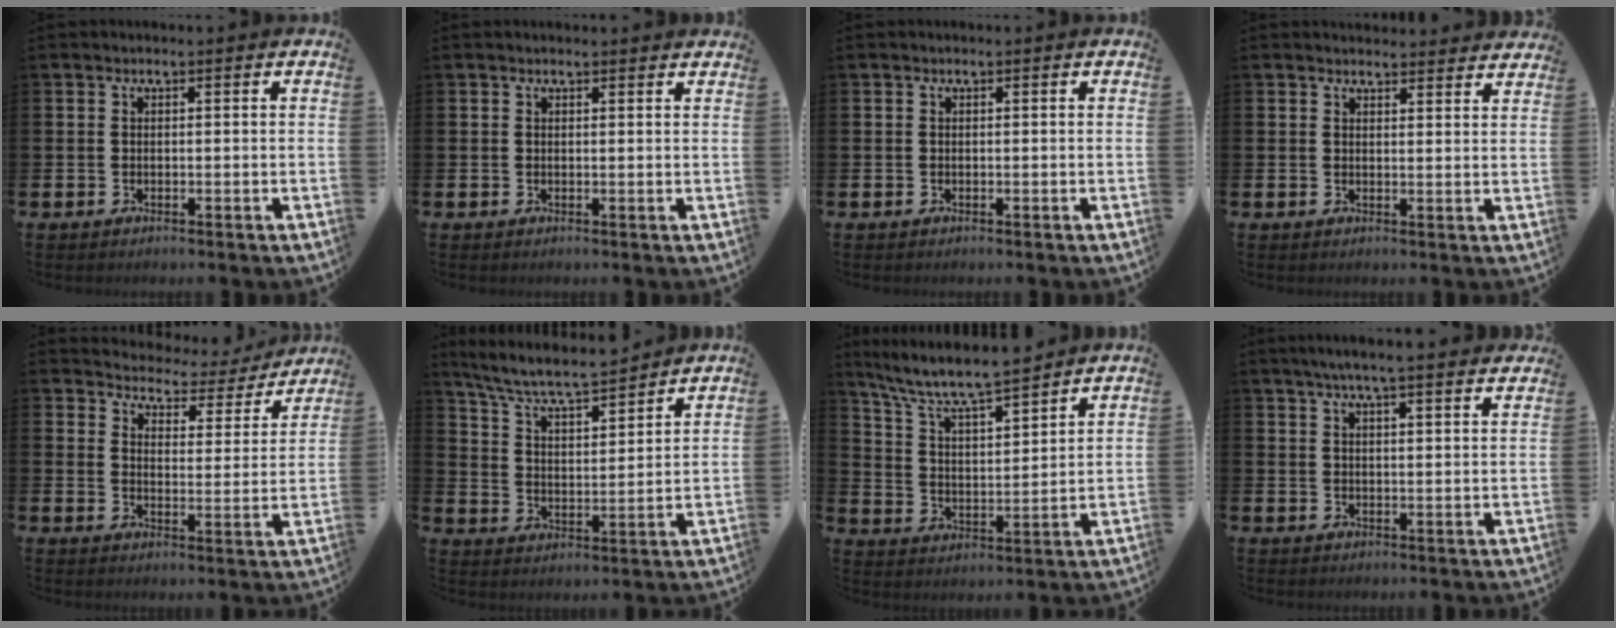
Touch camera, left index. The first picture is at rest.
{"total": 0.8, "force": [0.8, 0.0, 0.1], "torque": [0.009, -0.004, 0.012]}
{"total": 0.0}
{"total": 2.9, "force": [2.8, 0.4, -0.1], "torque": [0.009, -0.020, 0.049]}
{"total": 3.8, "force": [3.5, 1.3, 0.3], "torque": [-0.024, -0.037, 0.051]}
{"total": 7.1, "force": [6.8, 0.6, 2.2], "torque": [-0.077, -0.049, 0.115]}
{"total": 8.0, "force": [7.6, 0.8, 2.6], "torque": [-0.088, -0.053, 0.131]}
{"total": 5.4, "force": [5.0, -0.2, 2.0], "torque": [-0.046, -0.014, 0.088]}